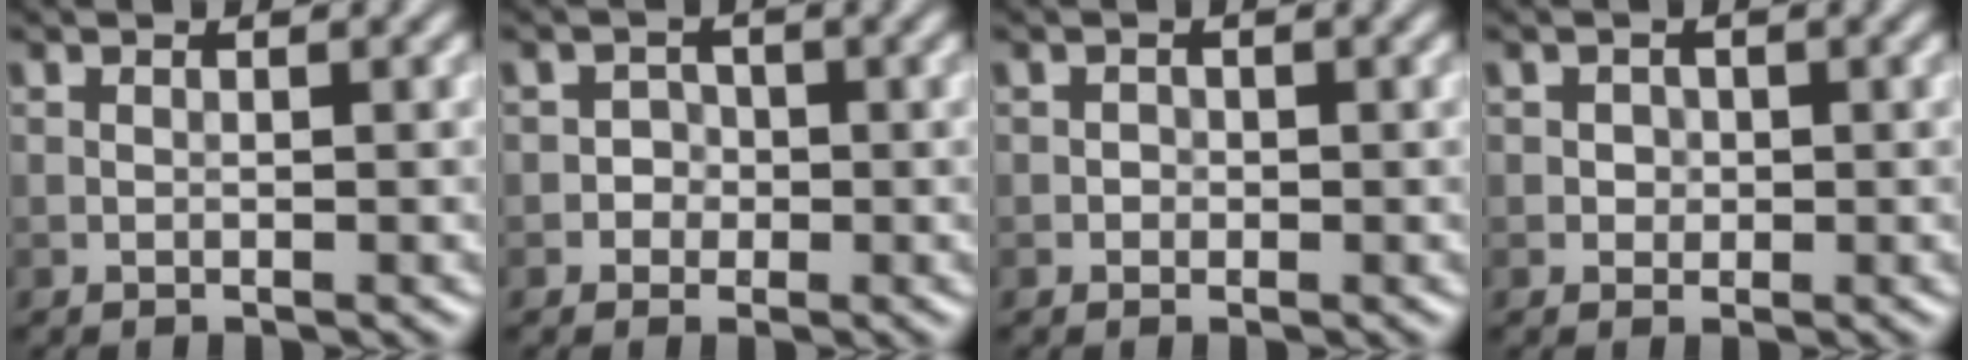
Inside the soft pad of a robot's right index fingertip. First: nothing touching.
{"total": 1.3, "force": [-0.4, 1.3, 0.1], "torque": [0.019, 0.002, -0.013]}
{"total": 0.7, "force": [-0.2, 0.6, 0.1], "torque": [0.004, -0.002, -0.004]}
{"total": 1.0, "force": [0.1, 0.9, 0.3], "torque": [0.004, -0.001, 0.002]}